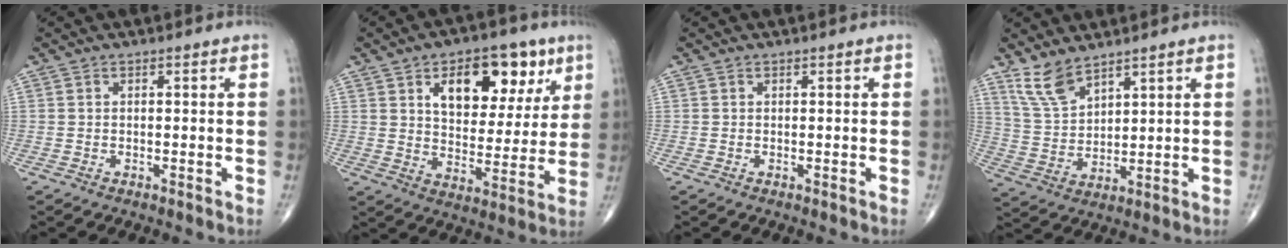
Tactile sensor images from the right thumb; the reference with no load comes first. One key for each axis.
{"total": 16.1, "fx": 7.2, "fy": 9.2, "fz": 11.1, "tx": -0.112, "ty": -0.025, "tz": 0.112}
{"total": 0.0}
{"total": 7.4, "fx": 5.8, "fy": 2.7, "fz": 3.8, "tx": -0.070, "ty": -0.031, "tz": 0.128}